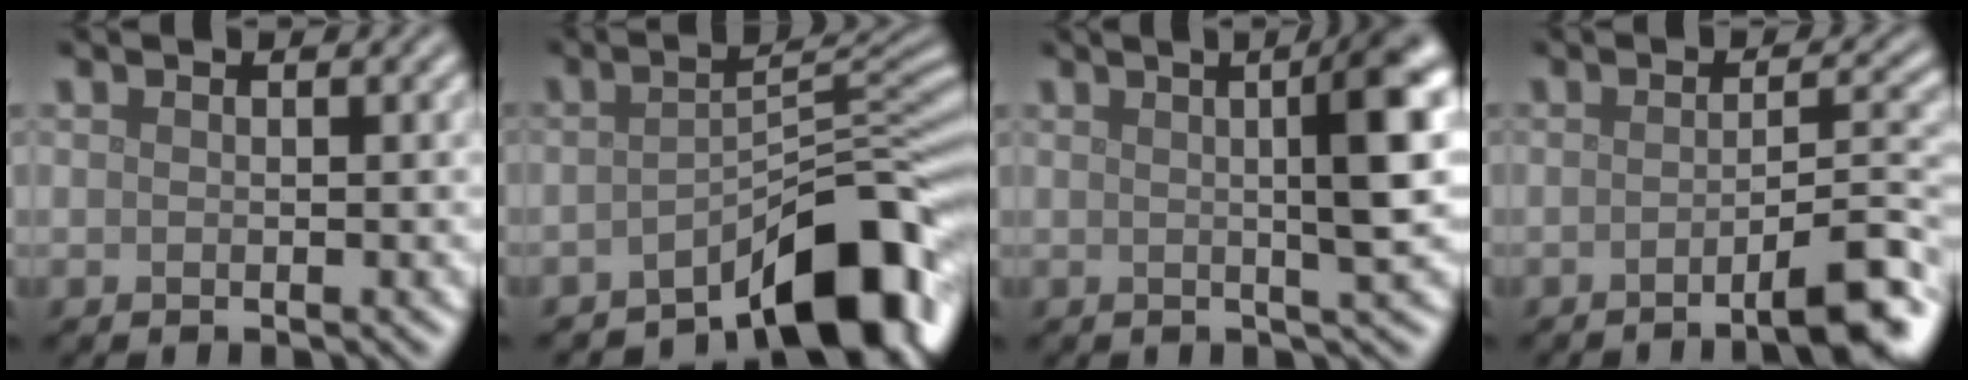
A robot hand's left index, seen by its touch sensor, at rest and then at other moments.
{"total": 9.4, "force": [-6.0, 2.8, 6.6], "torque": [-0.073, 0.013, -0.099]}
{"total": 6.6, "force": [1.2, 1.2, 6.4], "torque": [-0.076, 0.014, 0.018]}
{"total": 5.8, "force": [-2.9, 1.0, 4.9], "torque": [-0.057, 0.011, -0.051]}